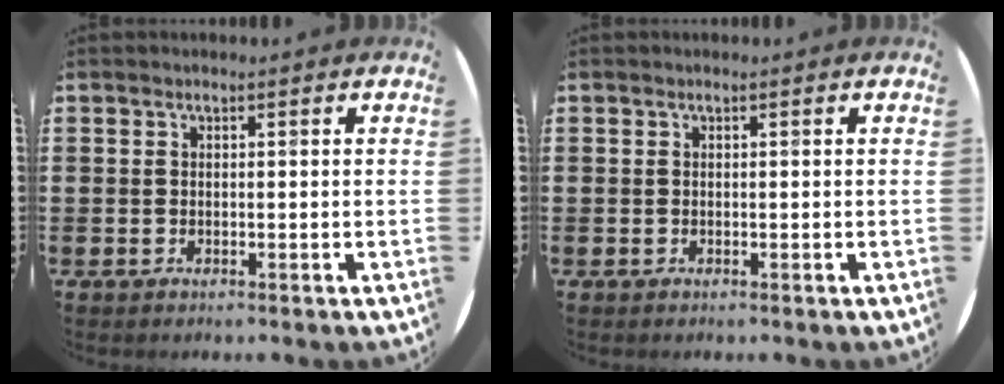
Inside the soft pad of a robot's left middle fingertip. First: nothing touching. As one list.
[{"total": 0.0}]